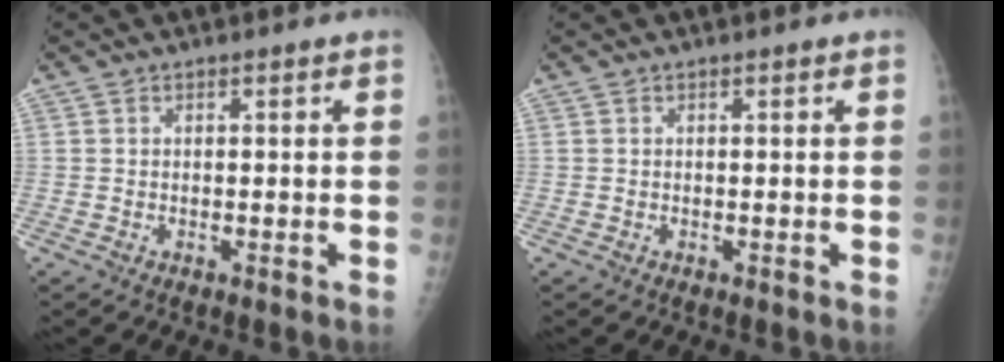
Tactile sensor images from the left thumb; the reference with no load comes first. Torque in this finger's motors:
{"motor_torque": [-0.01, 0.01, 0.00, 0.00, 0.00]}